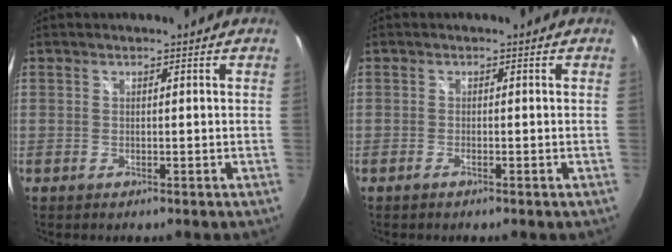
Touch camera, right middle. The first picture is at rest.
{"total": 0.9, "force": [-0.6, -0.2, 0.6], "torque": [-0.010, -0.001, -0.014]}